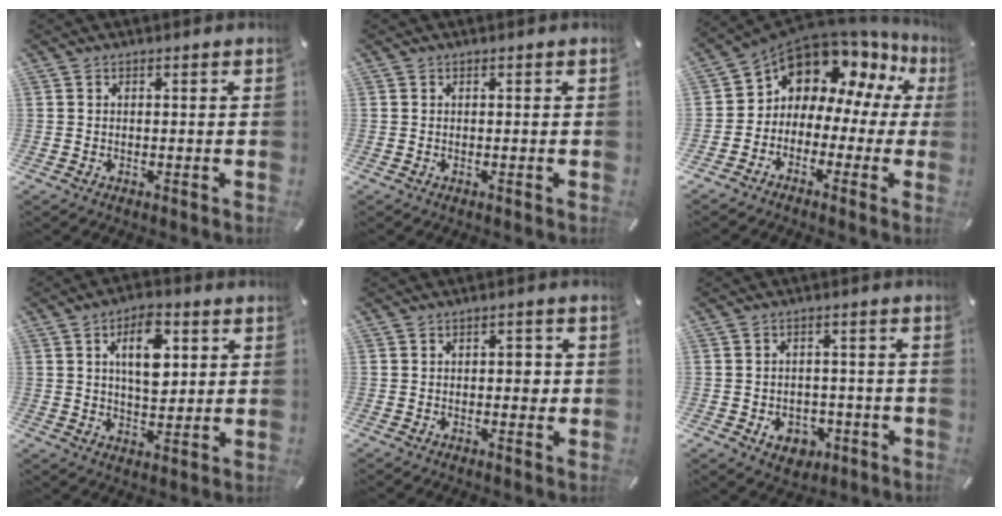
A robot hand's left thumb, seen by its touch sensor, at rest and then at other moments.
{"total": 0.0}
{"total": 9.8, "force": [7.7, 5.8, 2.0], "torque": [-0.057, -0.080, 0.137]}
{"total": 10.6, "force": [3.5, 6.0, 8.0], "torque": [-0.119, -0.004, 0.056]}
{"total": 2.9, "force": [0.0, 1.6, 2.4], "torque": [-0.029, 0.000, -0.006]}
{"total": 6.2, "force": [-2.2, 5.0, 3.0], "torque": [-0.037, 0.011, -0.039]}